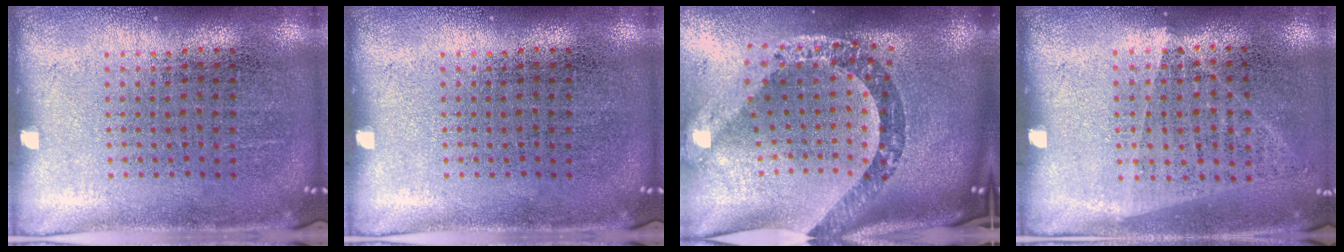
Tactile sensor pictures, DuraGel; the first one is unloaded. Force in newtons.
{"total": 0.0}
{"total": 3.6, "press": 2.5, "slide": 2.6}
{"total": 1.0, "press": 0.9, "slide": 0.4}